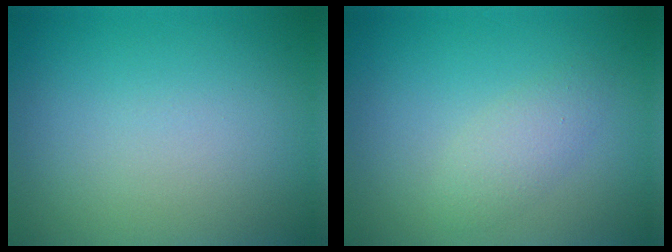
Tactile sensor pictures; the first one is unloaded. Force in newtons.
{"total": 2.0, "press": 2.0, "slide": 0.1}